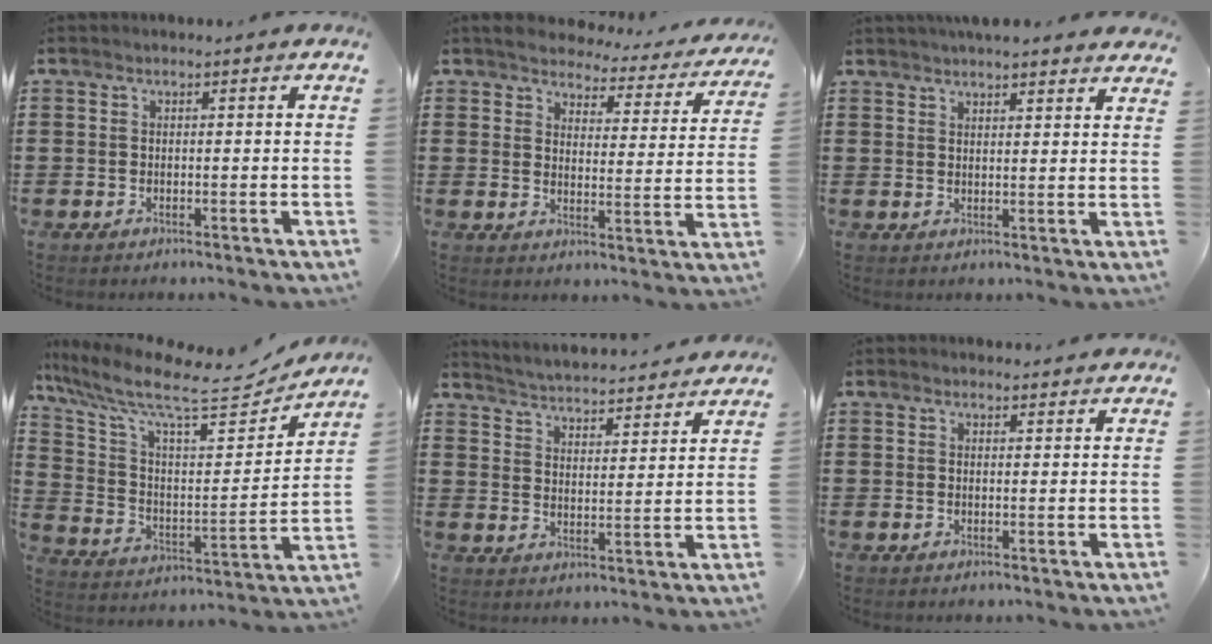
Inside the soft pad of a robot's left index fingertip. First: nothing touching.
{"total": 3.3, "force": [3.3, 0.3, 0.2], "torque": [-0.028, -0.029, 0.051]}
{"total": 3.4, "force": [3.4, 0.0, 0.7], "torque": [-0.023, -0.007, 0.063]}
{"total": 10.3, "force": [8.1, 2.2, 6.0], "torque": [-0.143, -0.059, 0.131]}
{"total": 3.6, "force": [3.6, -0.4, -0.1], "torque": [-0.022, -0.035, 0.055]}
{"total": 1.3, "force": [1.3, 0.3, 0.1], "torque": [-0.005, 0.000, 0.026]}